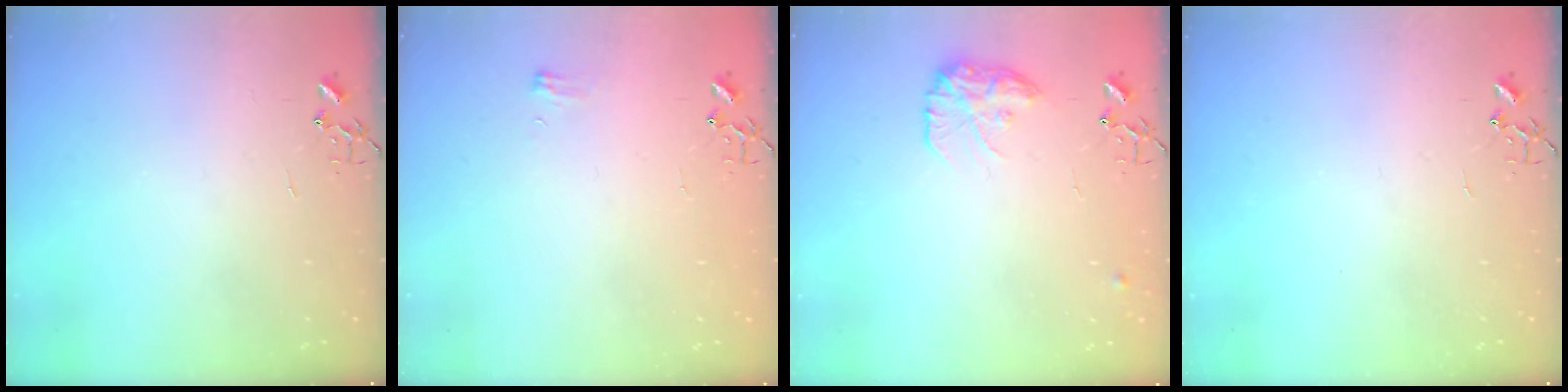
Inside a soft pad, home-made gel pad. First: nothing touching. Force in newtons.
{"total": 5.3, "press": 5.3, "slide": 0.8}
{"total": 11.4, "press": 11.4, "slide": 0.6}
{"total": 0.0}